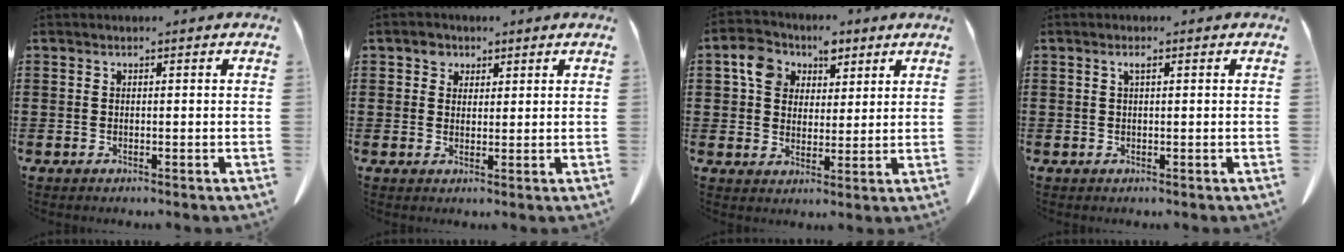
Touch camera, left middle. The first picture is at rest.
{"total": 2.2, "force": [1.5, 1.5, 0.6], "torque": [-0.009, 0.002, 0.027]}
{"total": 6.6, "force": [3.0, 5.2, 2.8], "torque": [-0.079, 0.019, 0.056]}
{"total": 1.1, "force": [0.4, 0.3, 1.0], "torque": [-0.020, 0.003, 0.006]}